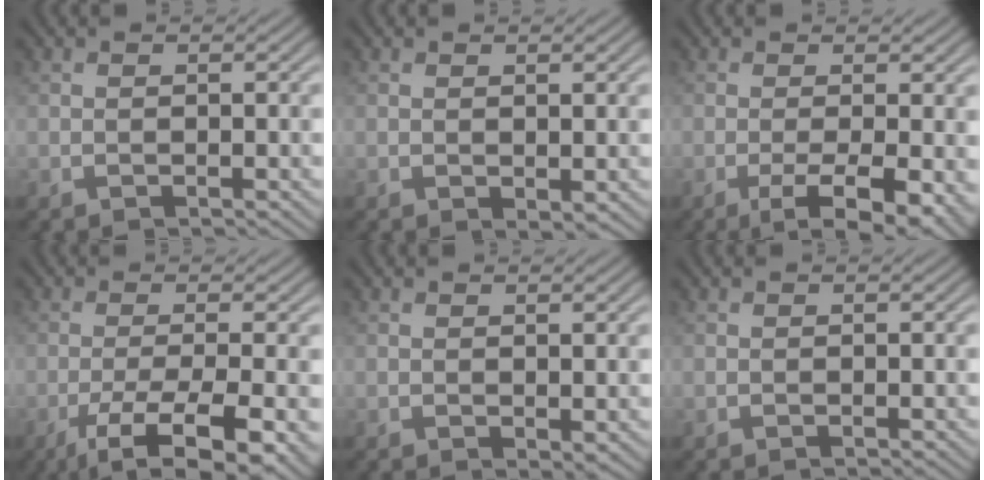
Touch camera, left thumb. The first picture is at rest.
{"total": 0.9, "force": [0.2, 0.5, 0.7], "torque": [-0.010, -0.003, 0.007]}
{"total": 6.8, "force": [-2.4, 1.8, 6.1], "torque": [-0.099, 0.000, -0.035]}
{"total": 9.6, "force": [-4.7, 2.2, 8.0], "torque": [-0.126, -0.006, -0.070]}
{"total": 0.9, "force": [0.2, 0.5, 0.7], "torque": [-0.010, -0.003, 0.006]}
{"total": 0.0}